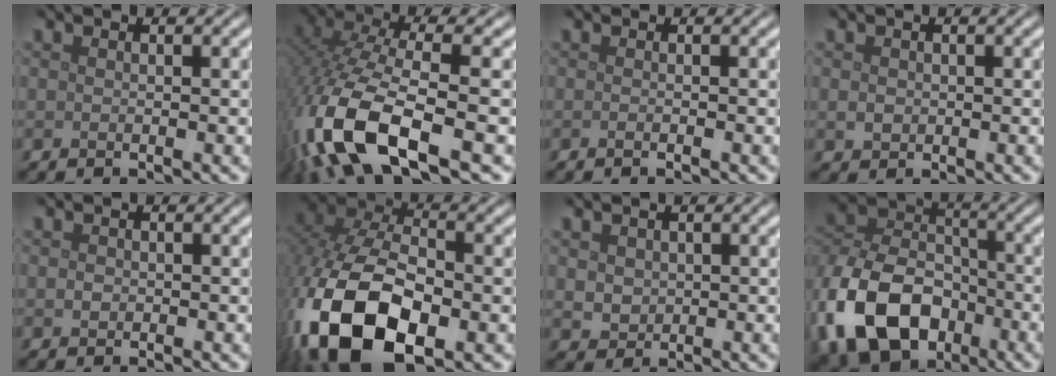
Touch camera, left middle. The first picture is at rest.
{"total": 12.2, "force": [-4.8, 5.0, 10.0], "torque": [-0.226, -0.018, -0.090]}
{"total": 0.5, "force": [-0.2, 0.2, 0.4], "torque": [-0.006, -0.005, -0.008]}
{"total": 1.1, "force": [0.0, 1.0, 0.4], "torque": [-0.006, -0.003, -0.001]}
{"total": 0.7, "force": [0.0, 0.6, 0.3], "torque": [-0.004, -0.003, -0.002]}
{"total": 15.6, "force": [-5.3, 9.2, 11.4], "torque": [-0.265, -0.033, -0.094]}
{"total": 1.8, "force": [0.5, 1.5, 0.7], "torque": [-0.018, -0.006, 0.014]}
{"total": 13.0, "force": [-5.4, 9.0, 7.6], "torque": [-0.171, -0.013, -0.110]}